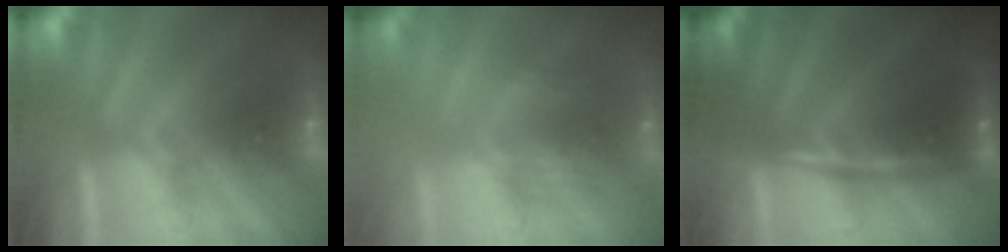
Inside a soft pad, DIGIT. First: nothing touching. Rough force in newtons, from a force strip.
{"total": 3.5}
{"total": 1.6}